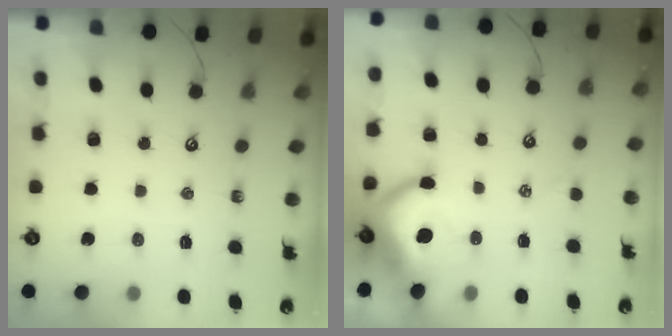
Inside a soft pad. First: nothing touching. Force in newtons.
{"total": 8.9, "press": 8.8, "slide": 1.4}